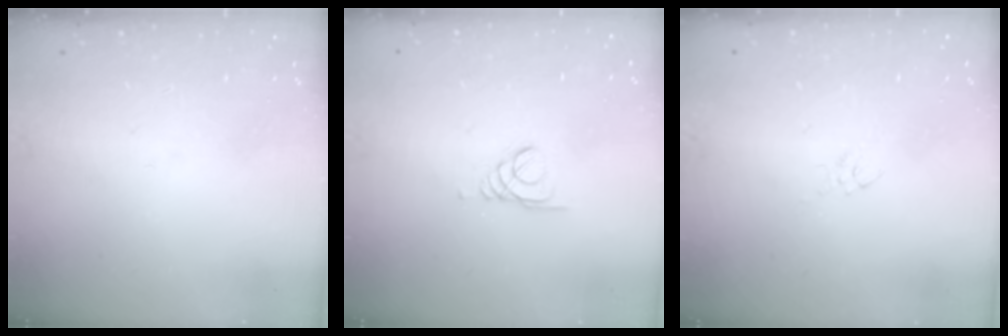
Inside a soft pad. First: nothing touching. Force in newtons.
{"total": 1.0, "press": 1.0, "slide": 0.1}
{"total": 2.7, "press": 2.5, "slide": 0.9}